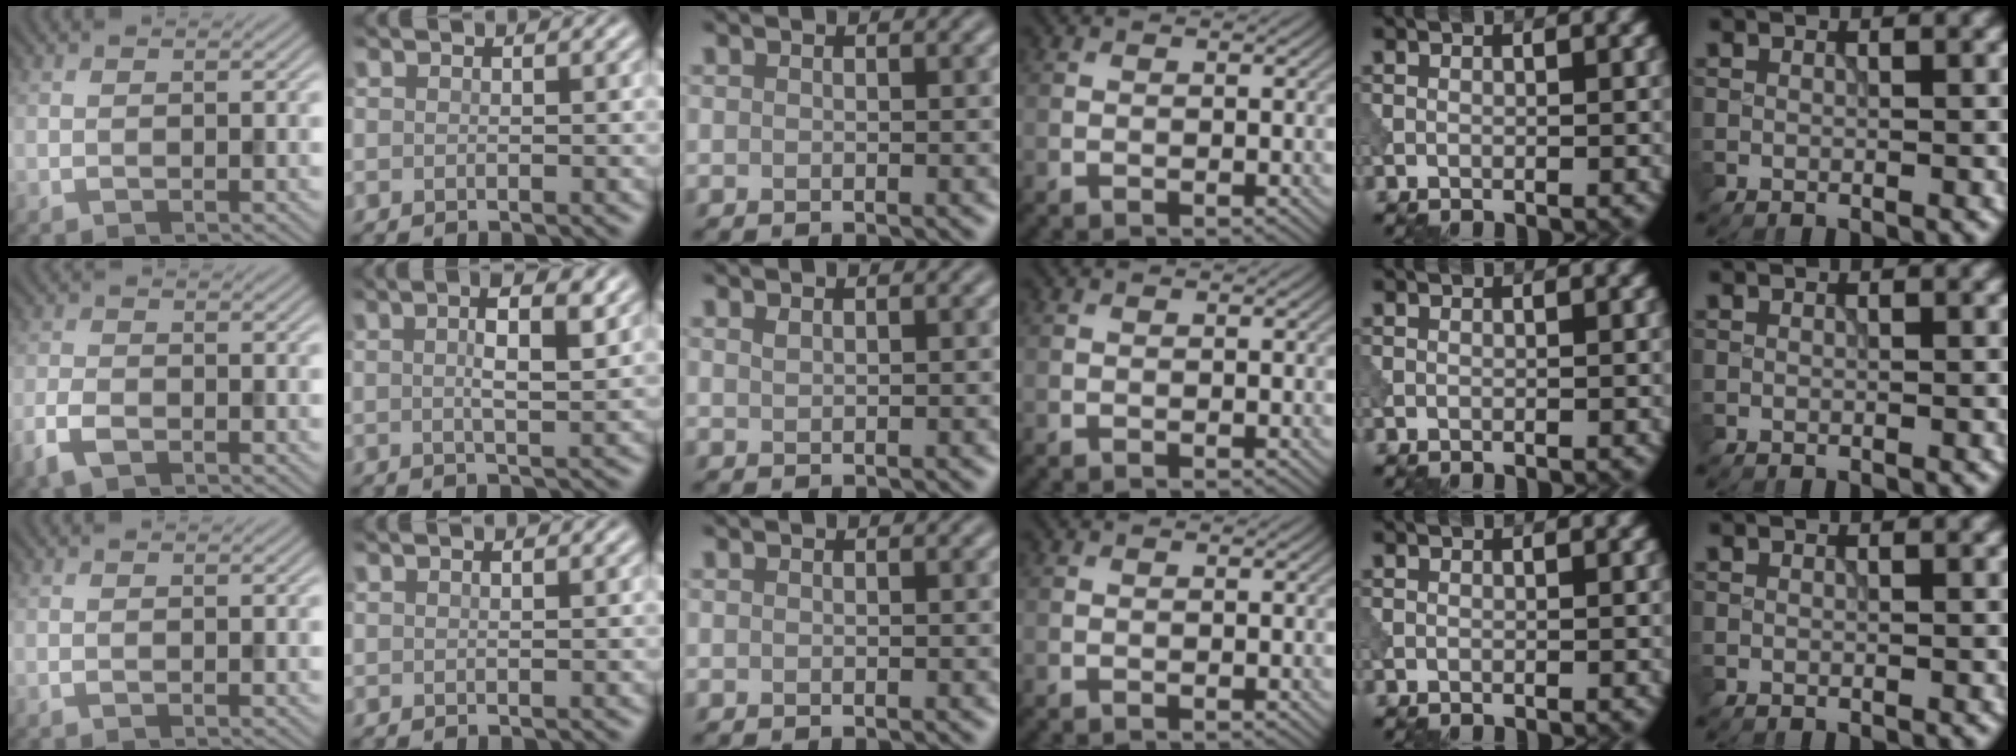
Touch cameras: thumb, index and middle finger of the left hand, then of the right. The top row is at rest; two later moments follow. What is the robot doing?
{"motion": "dispense", "object": "pipette"}